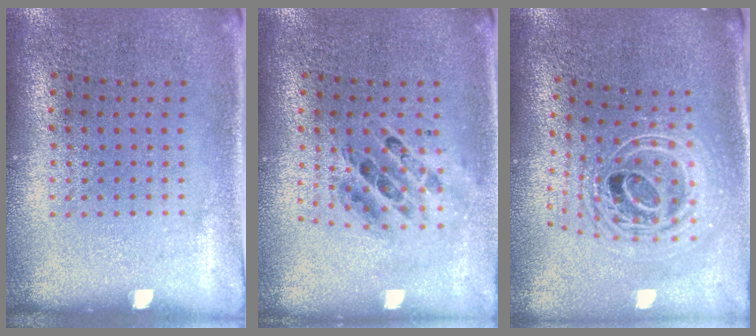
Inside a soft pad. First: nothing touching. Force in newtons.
{"total": 0.7, "press": 0.6, "slide": 0.2}
{"total": 2.5, "press": 1.9, "slide": 1.7}